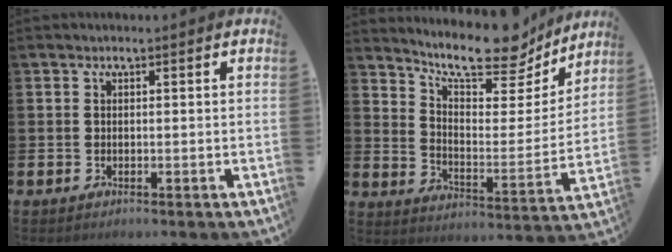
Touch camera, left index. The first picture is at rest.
{"total": 12.0, "force": [10.8, 3.0, 4.3], "torque": [-0.089, -0.078, 0.188]}